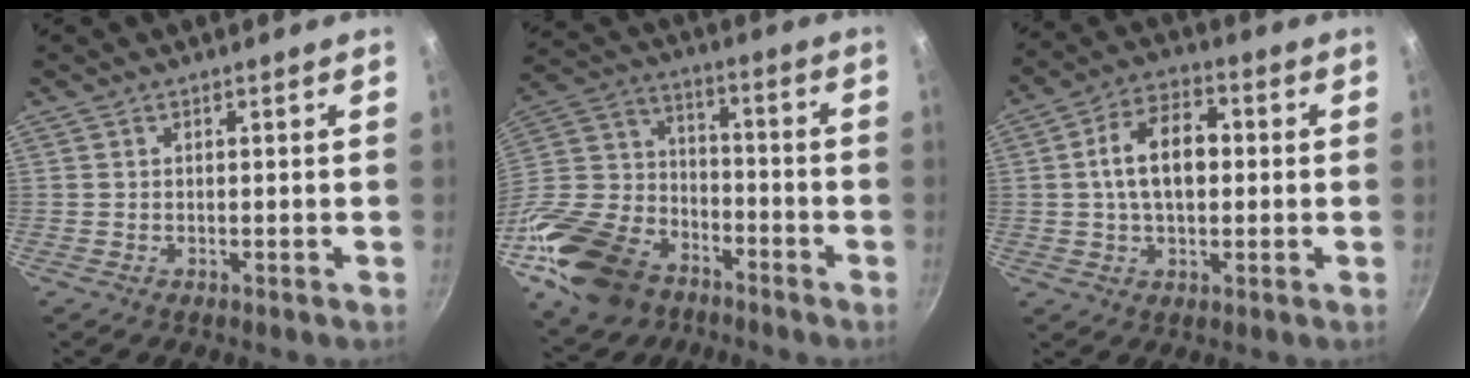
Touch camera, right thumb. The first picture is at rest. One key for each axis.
{"total": 25.2, "fx": -13.7, "fy": 16.6, "fz": 13.2, "tx": -0.255, "ty": 0.069, "tz": -0.252}
{"total": 11.7, "fx": 0.8, "fy": 7.1, "fz": 9.2, "tx": -0.134, "ty": 0.026, "tz": 0.004}